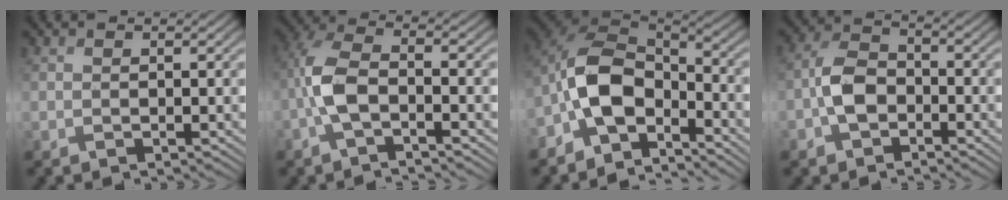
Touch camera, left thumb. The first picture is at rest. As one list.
[{"total": 5.9, "force": [-1.7, 2.2, 5.2], "torque": [-0.117, 0.014, -0.048]}, {"total": 10.3, "force": [-4.6, 5.8, 7.1], "torque": [-0.144, 0.005, -0.111]}, {"total": 4.5, "force": [-1.6, 2.9, 3.1], "torque": [-0.059, 0.011, -0.044]}]